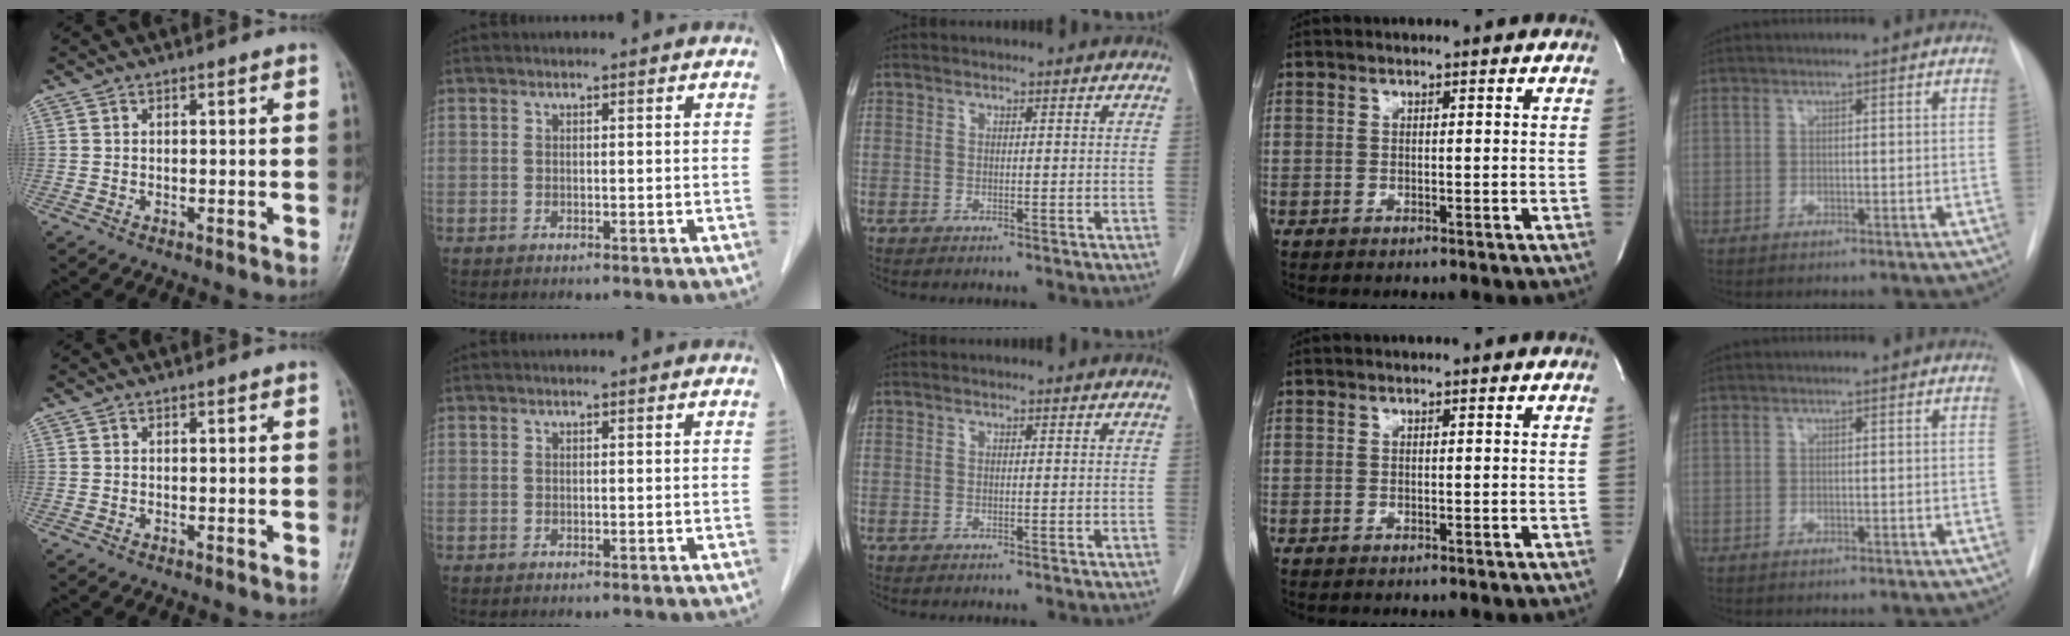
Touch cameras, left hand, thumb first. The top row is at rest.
{}